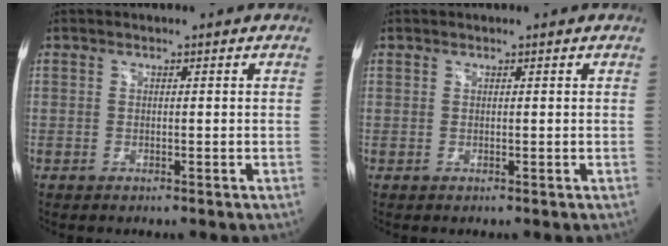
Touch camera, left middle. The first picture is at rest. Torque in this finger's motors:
{"motor_torque": [0.96, -0.94, 0.05, -0.10]}